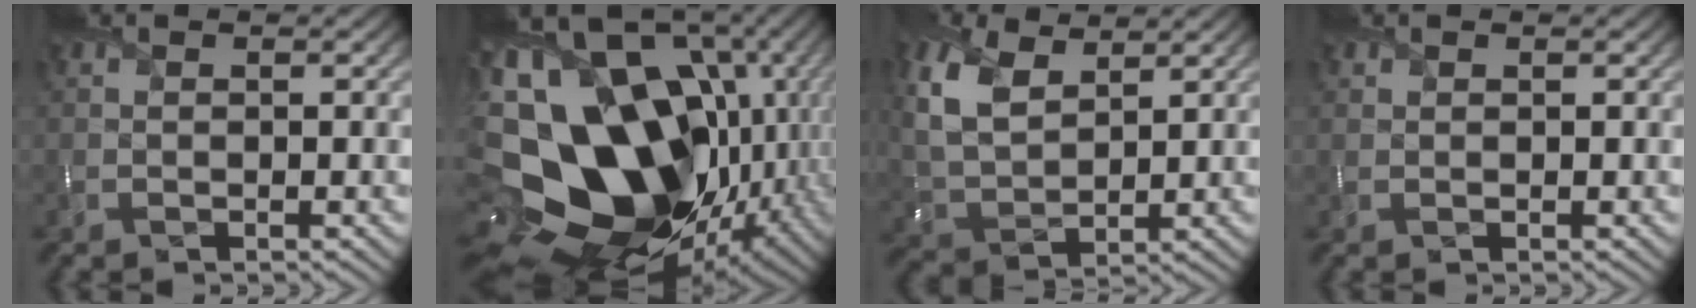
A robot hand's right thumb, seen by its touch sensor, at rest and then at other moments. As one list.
[{"total": 23.5, "force": [-2.2, 17.5, 15.5], "torque": [-0.326, -0.052, -0.027]}, {"total": 9.1, "force": [4.5, 5.2, 5.9], "torque": [-0.178, 0.014, 0.096]}, {"total": 0.7, "force": [0.5, 0.4, 0.1], "torque": [-0.003, 0.000, 0.013]}]